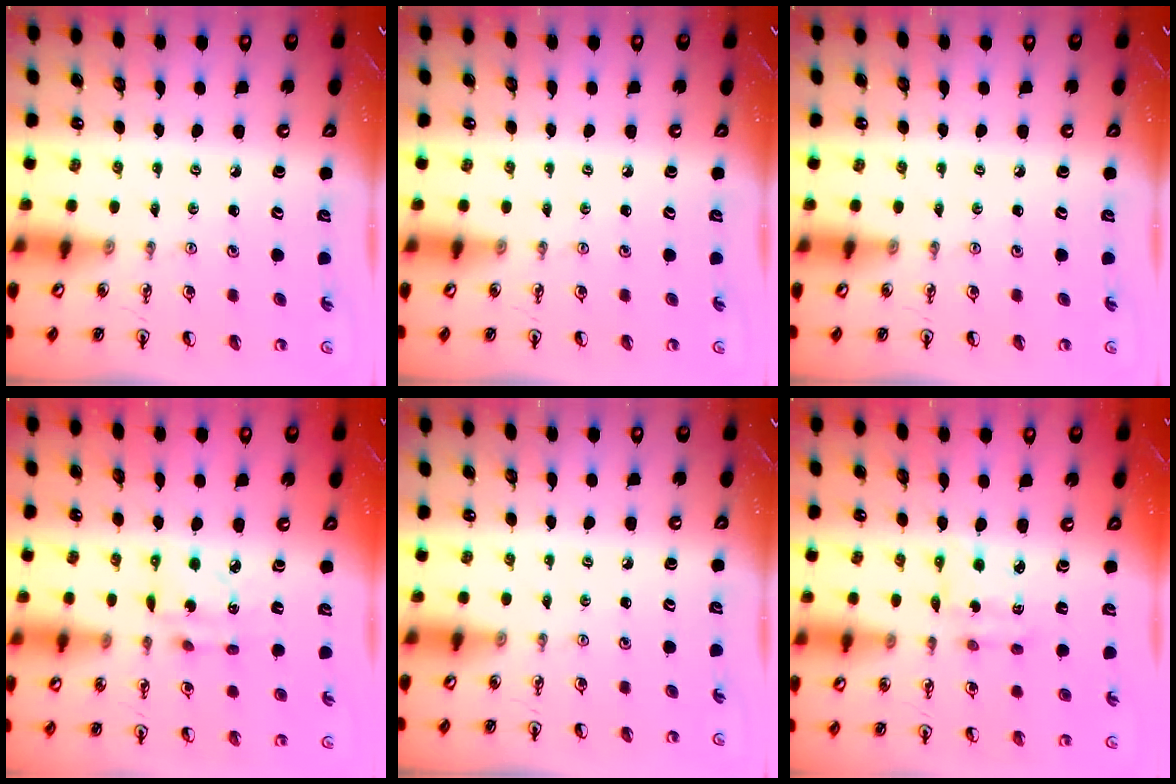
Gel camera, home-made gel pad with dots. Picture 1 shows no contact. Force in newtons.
{"total": 0.0}
{"total": 0.0}
{"total": 6.1, "press": 6.1, "slide": 0.2}
{"total": 0.0}
{"total": 2.9, "press": 2.9, "slide": 0.2}